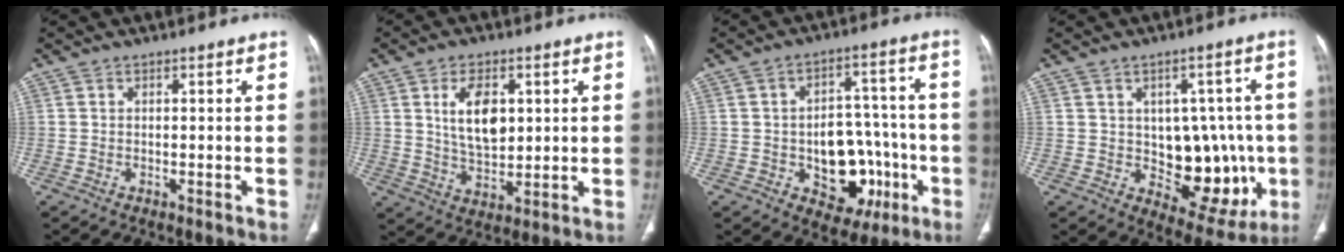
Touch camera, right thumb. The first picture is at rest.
{"total": 9.5, "force": [2.6, 5.5, 7.4], "torque": [-0.110, -0.016, 0.054]}
{"total": 15.0, "force": [-4.2, 10.3, 10.1], "torque": [-0.089, 0.041, -0.045]}
{"total": 15.6, "force": [-1.7, 9.8, 12.0], "torque": [-0.097, 0.008, 0.005]}